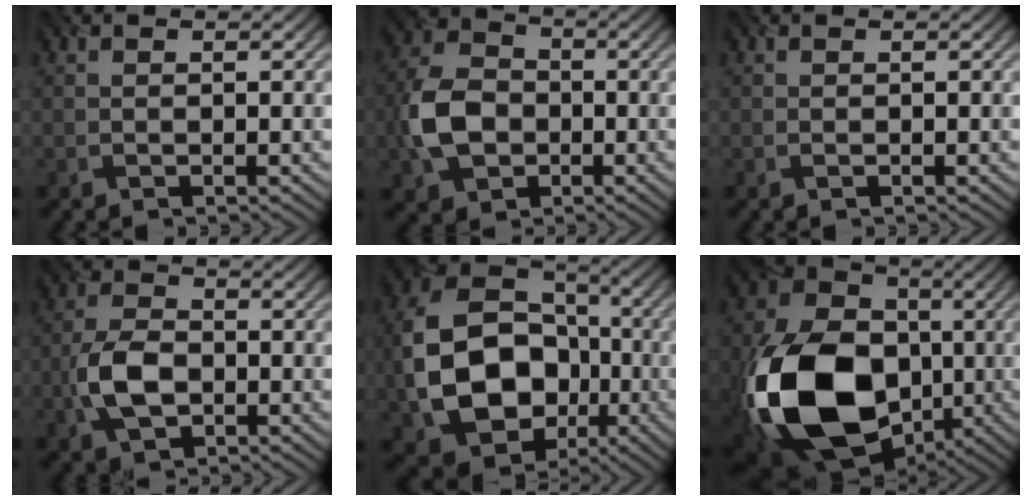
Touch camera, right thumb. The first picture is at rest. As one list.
[{"total": 8.4, "force": [-1.8, 6.4, 5.1], "torque": [-0.123, -0.002, -0.049]}, {"total": 0.0}, {"total": 6.5, "force": [-1.8, 4.0, 4.8], "torque": [-0.111, -0.003, -0.039]}, {"total": 16.7, "force": [-3.1, 12.8, 10.3], "torque": [-0.222, -0.033, -0.051]}, {"total": 20.6, "force": [-4.9, 14.6, 13.7], "torque": [-0.312, -0.054, -0.080]}]